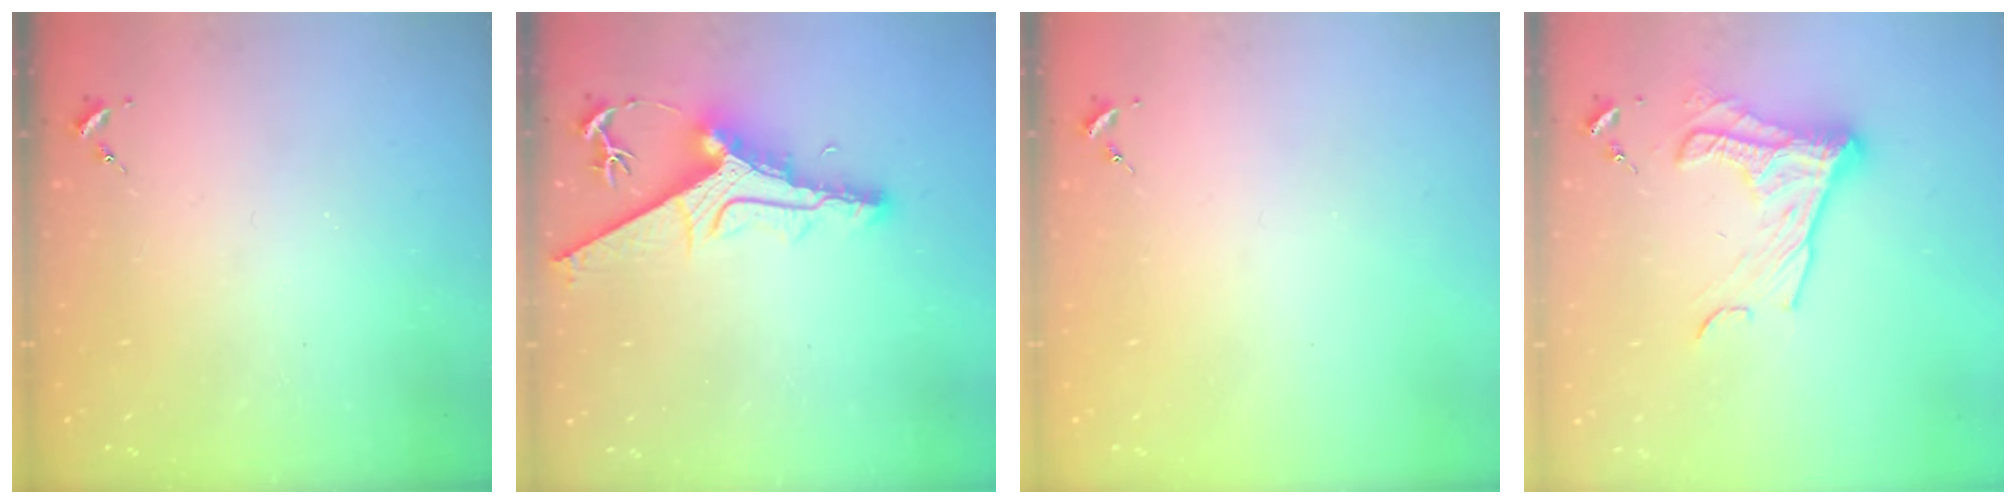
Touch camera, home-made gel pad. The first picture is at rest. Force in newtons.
{"total": 12.9, "press": 12.9, "slide": 1.4}
{"total": 0.0}
{"total": 14.5, "press": 14.5, "slide": 1.2}